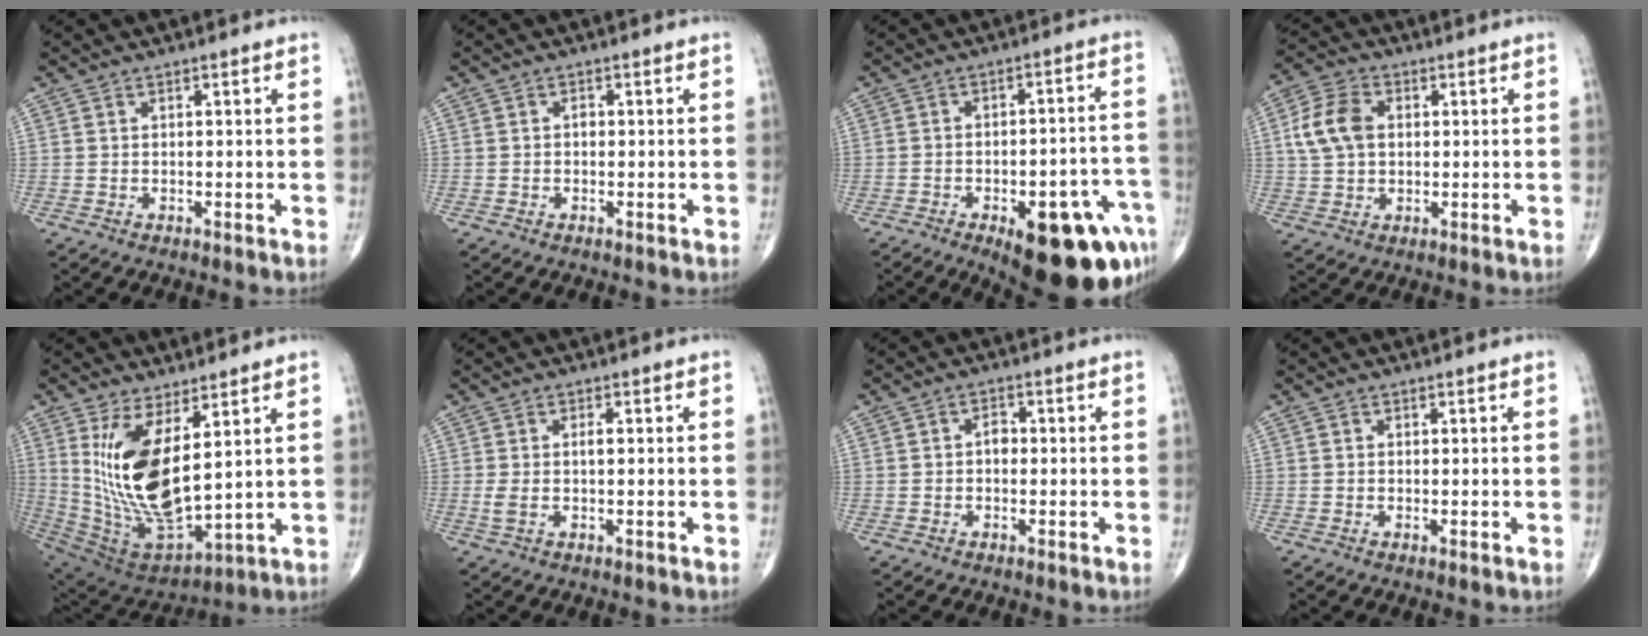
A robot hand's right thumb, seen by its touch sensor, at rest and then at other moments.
{"total": 0.8, "force": [-0.1, 0.6, 0.6], "torque": [-0.005, 0.002, -0.005]}
{"total": 20.2, "force": [-10.0, 7.7, 15.8], "torque": [-0.140, 0.051, -0.121]}
{"total": 8.7, "force": [1.4, 6.0, 6.1], "torque": [-0.117, 0.012, 0.025]}
{"total": 18.1, "force": [4.8, 7.6, 15.7], "torque": [-0.299, -0.040, 0.115]}
{"total": 2.6, "force": [0.0, 0.6, 2.6], "torque": [-0.069, 0.006, -0.001]}
{"total": 2.0, "force": [-0.2, 1.4, 1.5], "torque": [-0.013, 0.008, -0.009]}
{"total": 0.0}